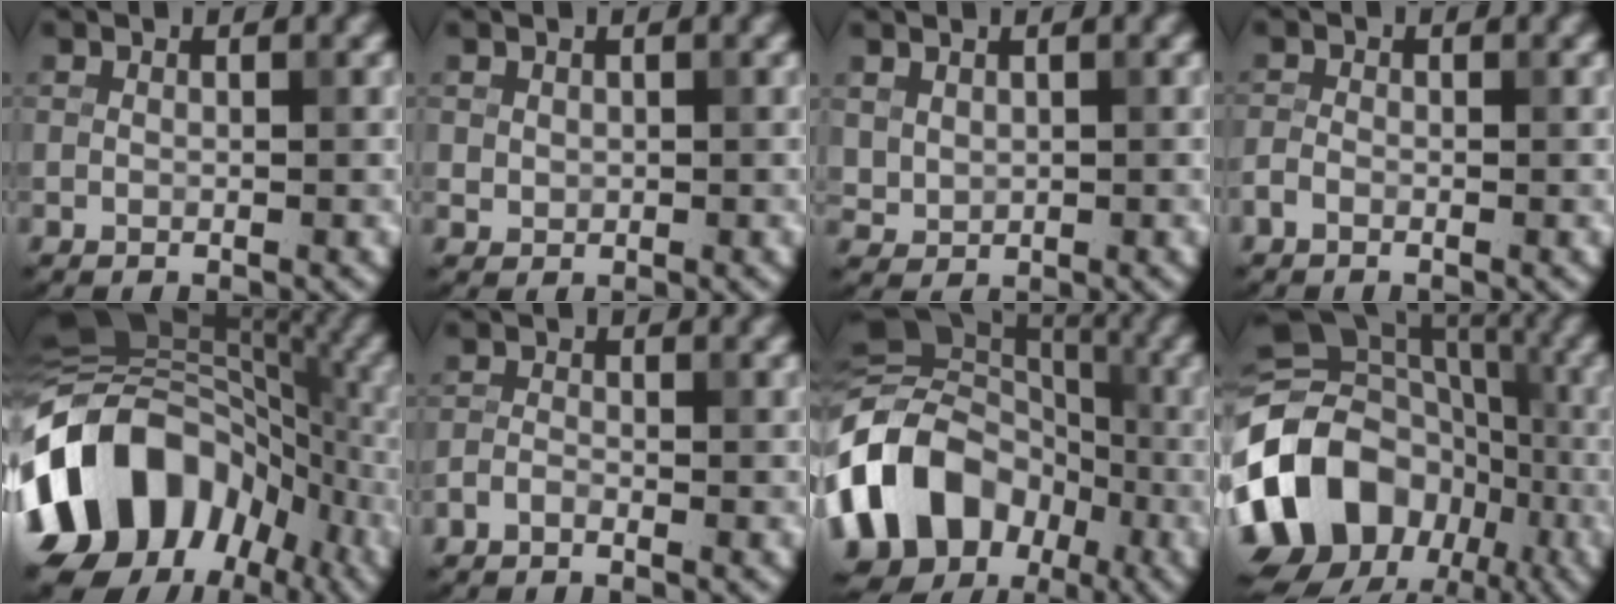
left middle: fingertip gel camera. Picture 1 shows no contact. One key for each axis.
{"total": 0.8, "fx": 0.3, "fy": 0.7, "fz": 0.3, "tx": -0.001, "ty": -0.003, "tz": 0.008}
{"total": 1.2, "fx": 0.6, "fy": 0.9, "fz": 0.5, "tx": -0.010, "ty": -0.005, "tz": 0.020}
{"total": 1.0, "fx": -0.7, "fy": 0.4, "fz": 0.5, "tx": -0.009, "ty": 0.003, "tz": -0.018}
{"total": 14.6, "fx": -4.7, "fy": 10.9, "fz": 8.6, "tx": -0.151, "ty": 0.006, "tz": -0.091}
{"total": 0.9, "fx": -0.8, "fy": 0.2, "fz": 0.4, "tx": -0.008, "ty": 0.003, "tz": -0.020}
{"total": 15.9, "fx": -5.7, "fy": 12.3, "fz": 8.2, "tx": -0.175, "ty": 0.008, "tz": -0.104}
{"total": 14.8, "fx": -5.7, "fy": 11.0, "fz": 8.2, "tx": -0.174, "ty": 0.026, "tz": -0.115}